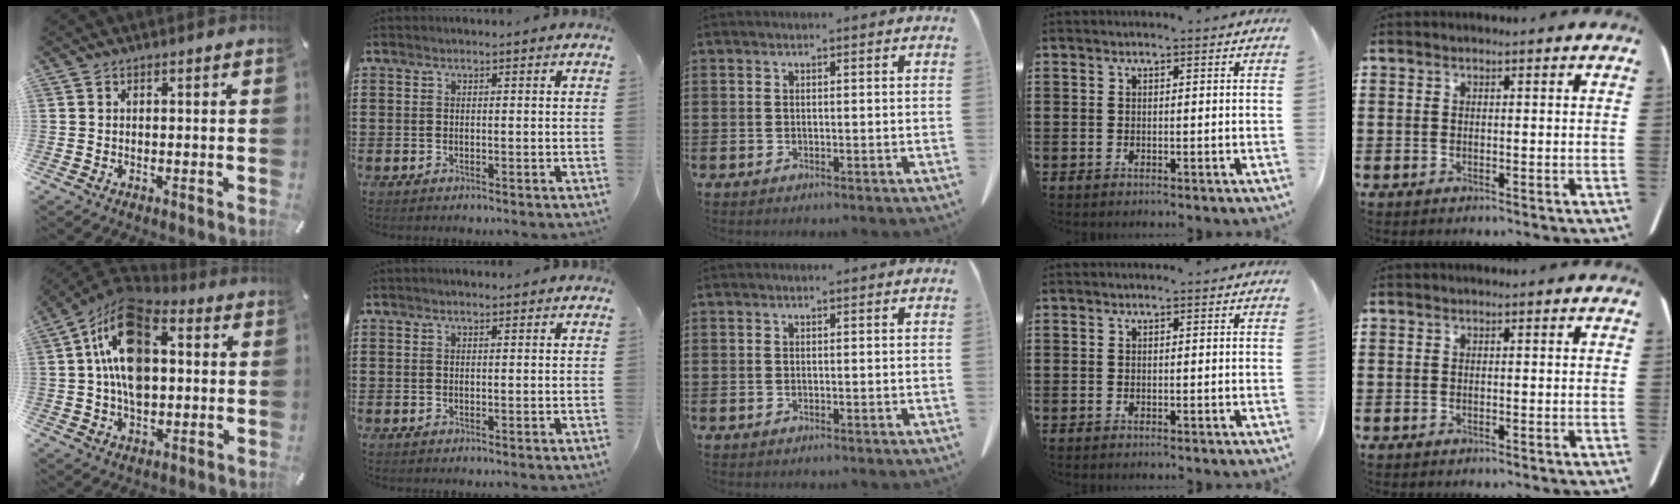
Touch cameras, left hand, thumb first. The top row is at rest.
{"thumb": {"total": 16.4, "force": [3.1, 10.4, 12.3], "torque": [-0.239, -0.002, 0.055]}, "index": {"total": 0.5, "force": [0.4, 0.2, 0.3], "torque": [-0.006, 0.003, 0.008]}}